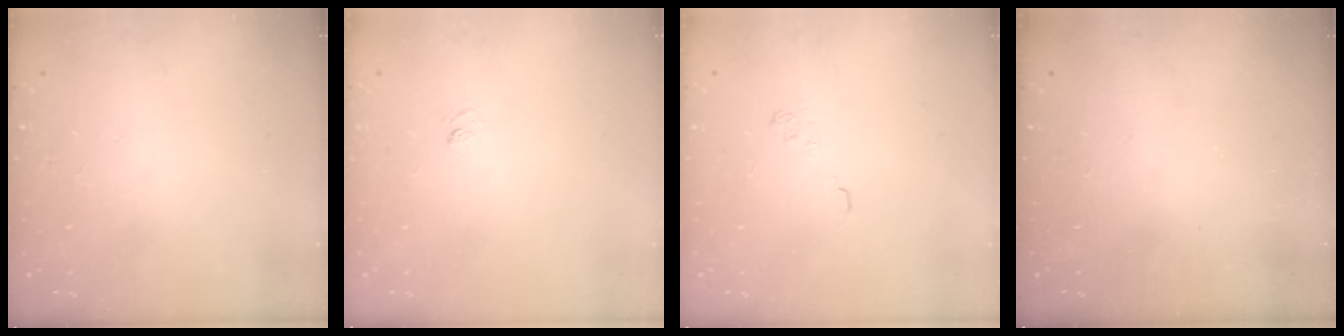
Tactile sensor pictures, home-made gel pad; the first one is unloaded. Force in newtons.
{"total": 5.0, "press": 4.9, "slide": 1.1}
{"total": 2.2, "press": 1.8, "slide": 1.3}
{"total": 2.3, "press": 2.2, "slide": 0.8}